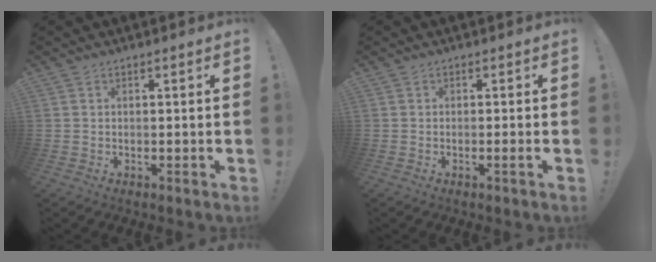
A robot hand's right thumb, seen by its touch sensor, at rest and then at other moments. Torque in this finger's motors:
{"motor_torque": [-0.20, 0.29, 0.10, 0.08, -0.08]}